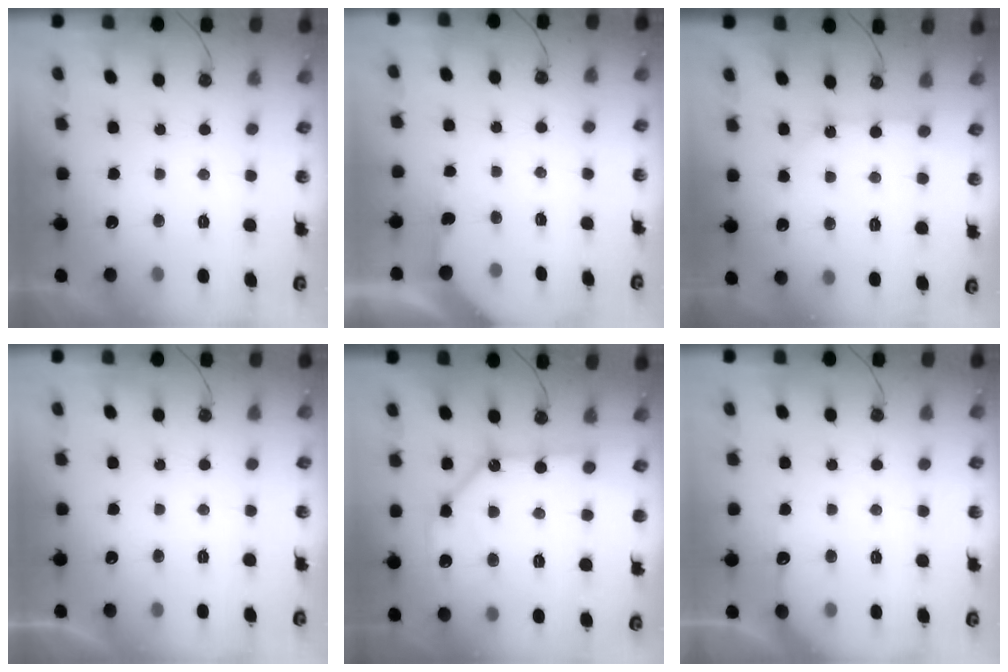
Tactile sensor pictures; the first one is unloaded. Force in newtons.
{"total": 2.8, "press": 2.8, "slide": 0.4}
{"total": 4.3, "press": 4.3, "slide": 0.3}
{"total": 0.0}
{"total": 12.3, "press": 12.2, "slide": 1.3}
{"total": 5.0, "press": 5.0, "slide": 0.6}